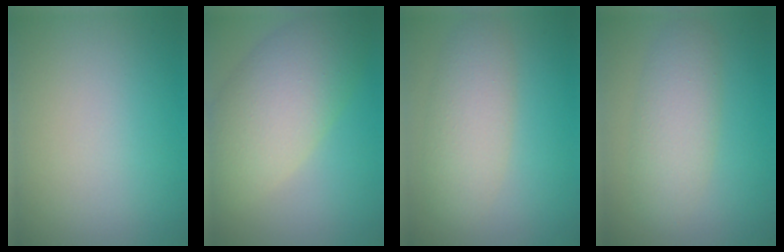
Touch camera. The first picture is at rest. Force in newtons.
{"total": 8.3, "press": 8.2, "slide": 0.8}
{"total": 4.1, "press": 4.1, "slide": 0.3}
{"total": 4.0, "press": 4.0, "slide": 0.0}